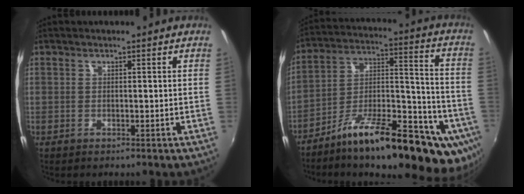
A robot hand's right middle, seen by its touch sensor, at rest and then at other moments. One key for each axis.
{"total": 24.8, "fx": -14.3, "fy": 7.9, "fz": 18.6, "tx": -0.246, "ty": 0.005, "tz": -0.221}